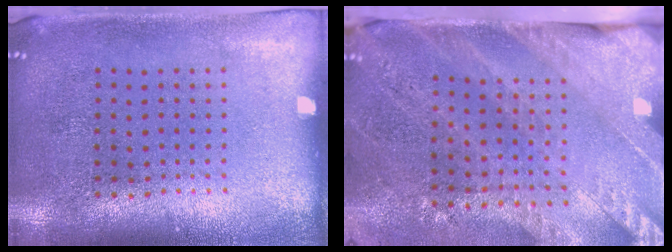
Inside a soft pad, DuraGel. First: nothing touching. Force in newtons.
{"total": 3.4, "press": 2.9, "slide": 1.8}